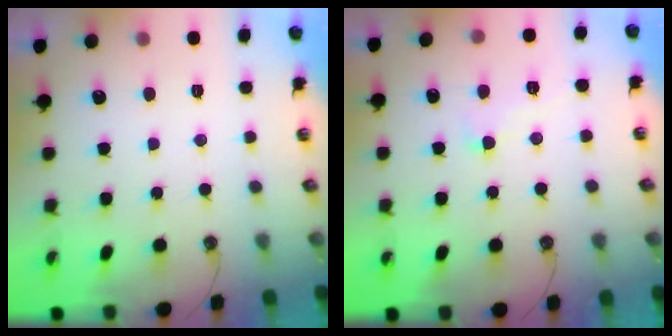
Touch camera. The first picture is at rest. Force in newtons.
{"total": 1.3, "press": 1.2, "slide": 0.3}